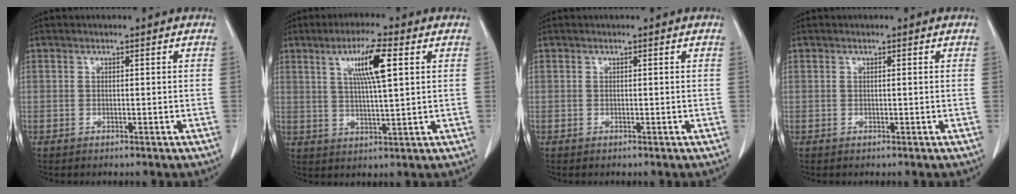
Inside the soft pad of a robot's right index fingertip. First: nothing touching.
{"total": 8.2, "force": [3.0, 0.4, 7.6], "torque": [-0.139, 0.005, 0.052]}
{"total": 0.0}
{"total": 0.0}